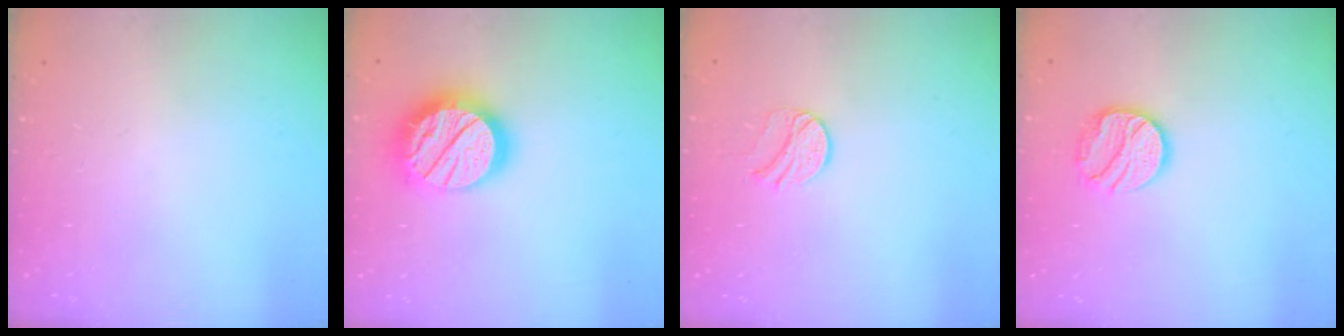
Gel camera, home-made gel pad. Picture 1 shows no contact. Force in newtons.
{"total": 22.6, "press": 22.6, "slide": 1.8}
{"total": 8.3, "press": 8.2, "slide": 0.8}
{"total": 12.0, "press": 12.0, "slide": 0.8}